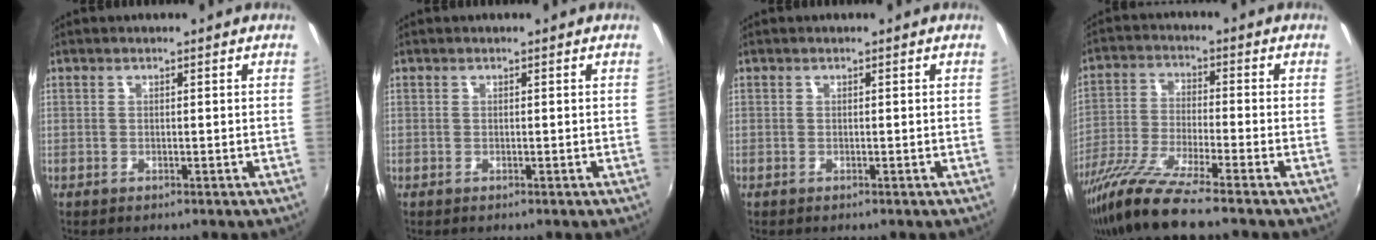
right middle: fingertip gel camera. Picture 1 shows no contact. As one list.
[{"total": 0.0}, {"total": 0.0}, {"total": 12.9, "force": [-10.0, -0.2, 8.2], "torque": [-0.169, -0.037, -0.189]}]